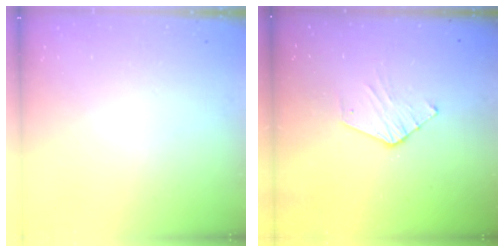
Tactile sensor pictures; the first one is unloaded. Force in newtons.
{"total": 4.6, "press": 4.6, "slide": 0.4}